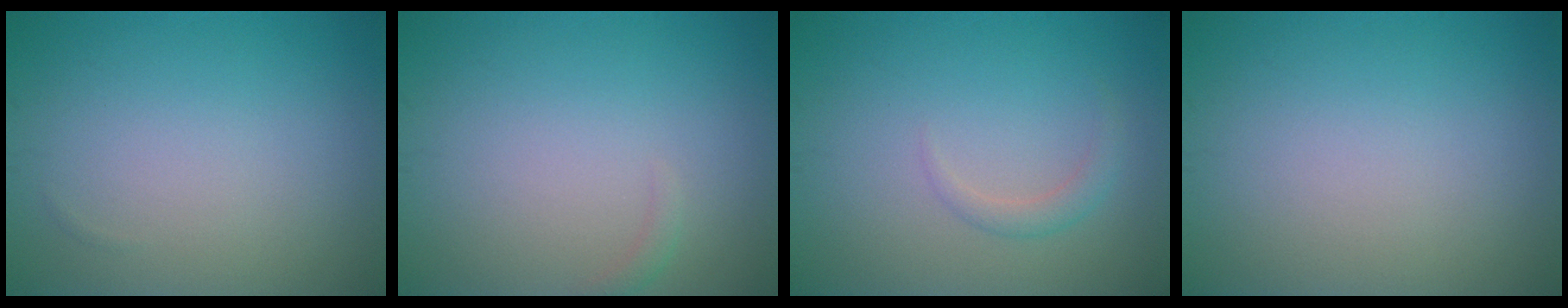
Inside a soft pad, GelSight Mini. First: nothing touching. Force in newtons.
{"total": 0.7, "press": 0.7, "slide": 0.2}
{"total": 1.4, "press": 1.4, "slide": 0.1}
{"total": 0.0}